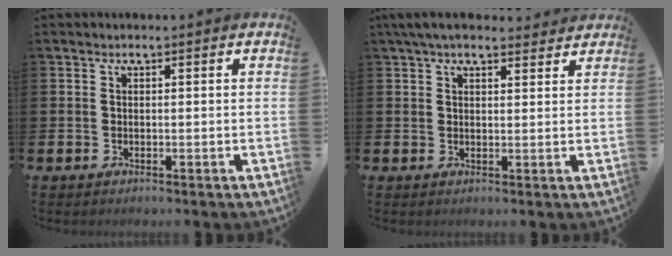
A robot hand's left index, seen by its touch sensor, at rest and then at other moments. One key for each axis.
{"total": 4.4, "fx": 3.9, "fy": 1.2, "fz": 1.6, "tx": -0.034, "ty": -0.010, "tz": 0.071}